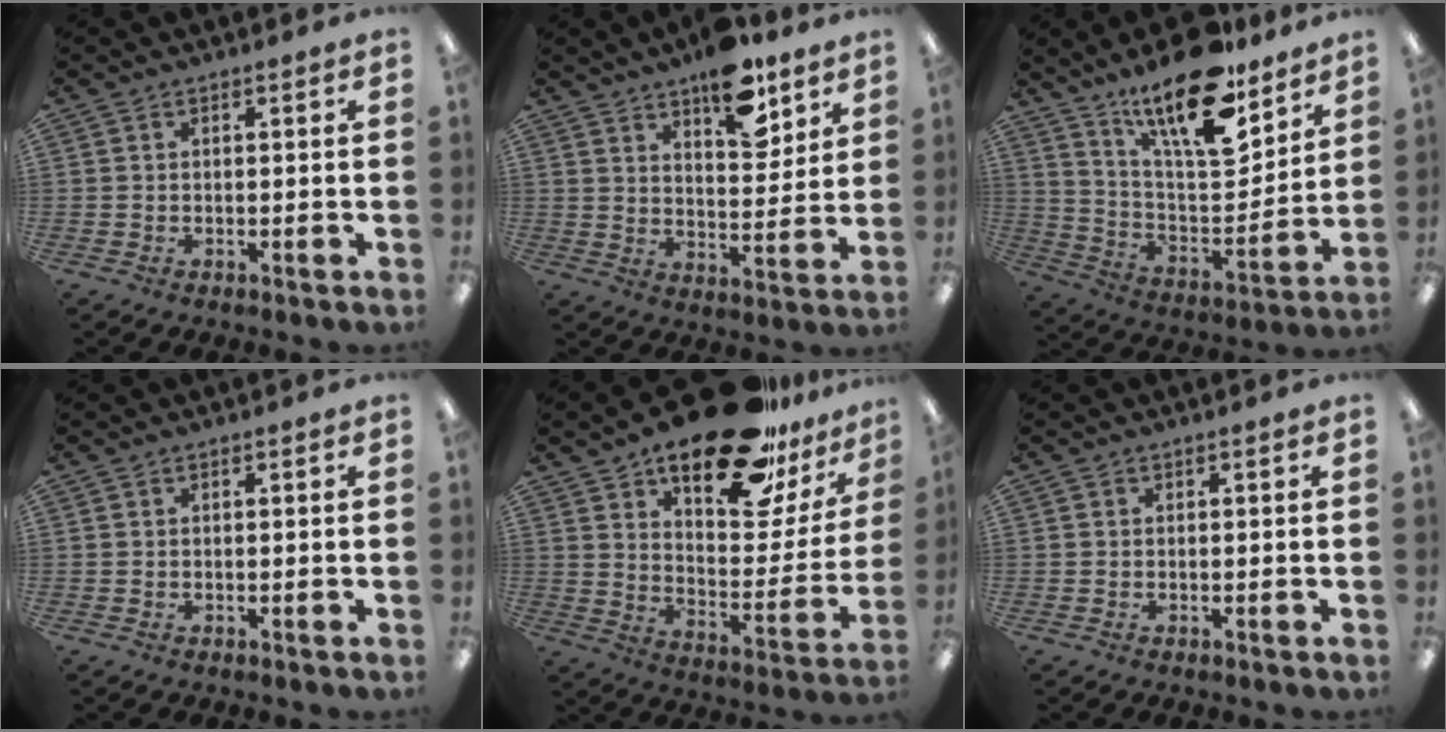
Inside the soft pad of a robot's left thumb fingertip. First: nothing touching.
{"total": 13.5, "force": [9.7, 5.8, 7.2], "torque": [-0.089, -0.058, 0.167]}
{"total": 20.5, "force": [15.1, 6.7, 12.2], "torque": [-0.208, -0.102, 0.257]}
{"total": 0.0}
{"total": 25.3, "force": [18.8, 9.6, 13.9], "torque": [-0.199, -0.108, 0.310]}
{"total": 0.0}